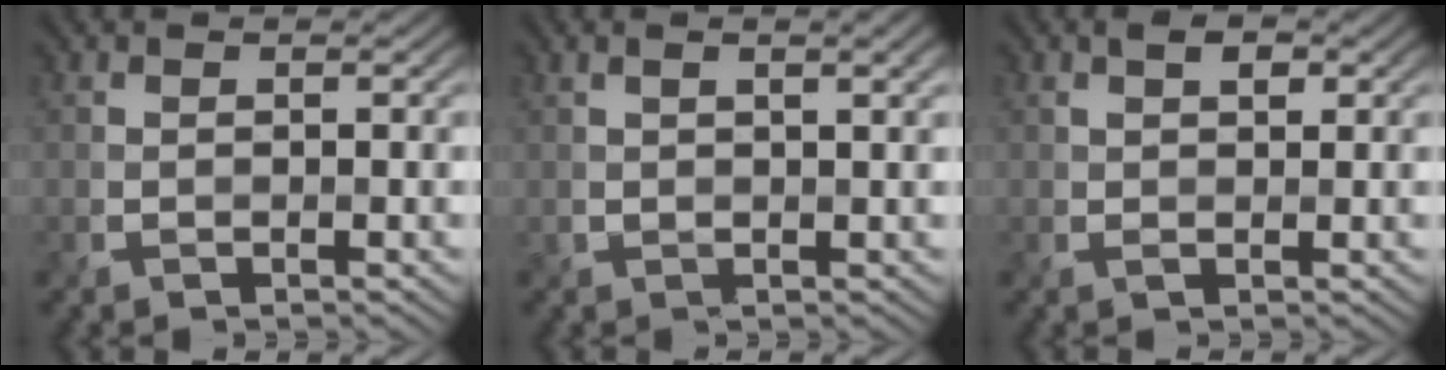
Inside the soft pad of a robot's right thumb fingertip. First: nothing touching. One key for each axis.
{"total": 3.2, "fx": 1.5, "fy": 0.6, "fz": 2.8, "tx": -0.049, "ty": 0.005, "tz": 0.023}
{"total": 2.0, "fx": 0.7, "fy": 1.0, "fz": 1.6, "tx": -0.027, "ty": 0.003, "tz": 0.009}